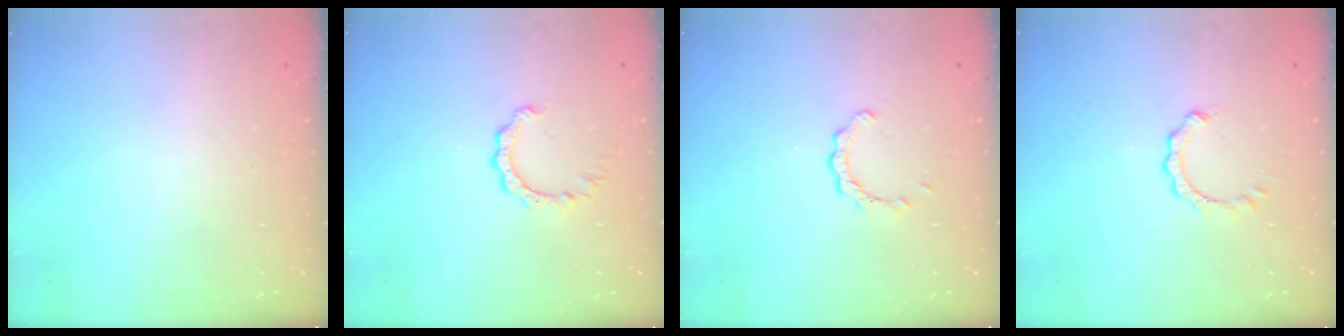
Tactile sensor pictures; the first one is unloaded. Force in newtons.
{"total": 4.1, "press": 4.1, "slide": 0.3}
{"total": 2.2, "press": 2.2, "slide": 0.1}
{"total": 1.0, "press": 1.0, "slide": 0.2}